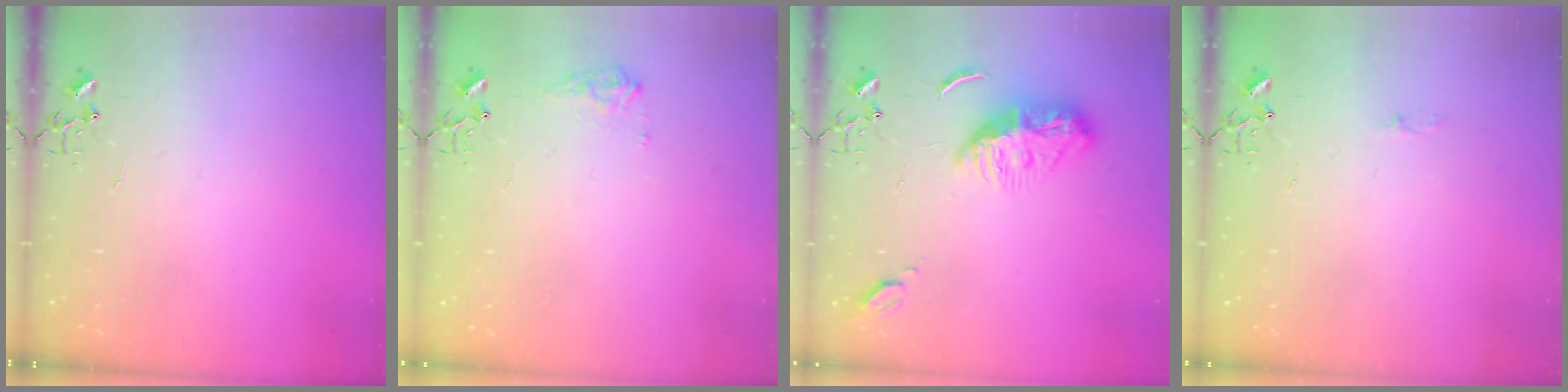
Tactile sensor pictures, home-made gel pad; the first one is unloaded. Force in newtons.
{"total": 8.2, "press": 8.2, "slide": 0.2}
{"total": 11.0, "press": 11.0, "slide": 0.4}
{"total": 3.3, "press": 3.2, "slide": 0.4}